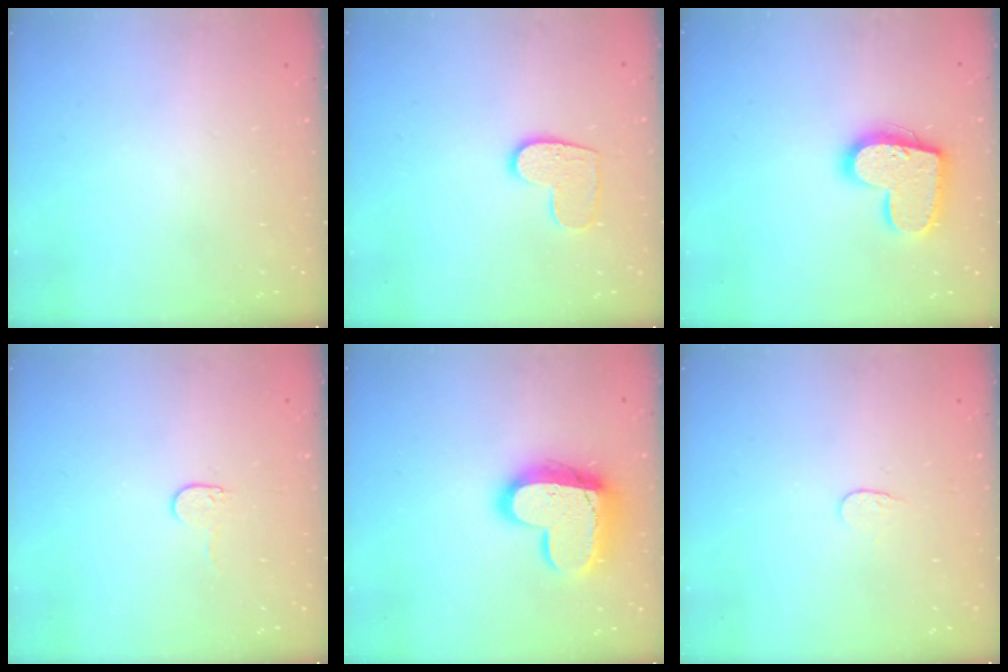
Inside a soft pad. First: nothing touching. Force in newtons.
{"total": 8.9, "press": 8.9, "slide": 0.5}
{"total": 16.4, "press": 16.4, "slide": 1.0}
{"total": 4.5, "press": 4.5, "slide": 0.5}
{"total": 17.3, "press": 17.2, "slide": 1.4}
{"total": 3.8, "press": 3.7, "slide": 0.4}